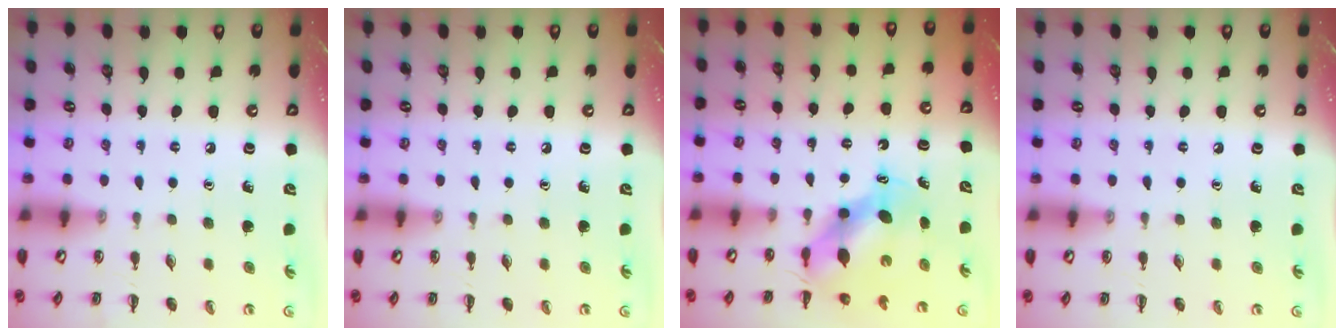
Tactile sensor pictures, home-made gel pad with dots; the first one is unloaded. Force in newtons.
{"total": 0.0}
{"total": 6.6, "press": 6.5, "slide": 1.2}
{"total": 0.0}